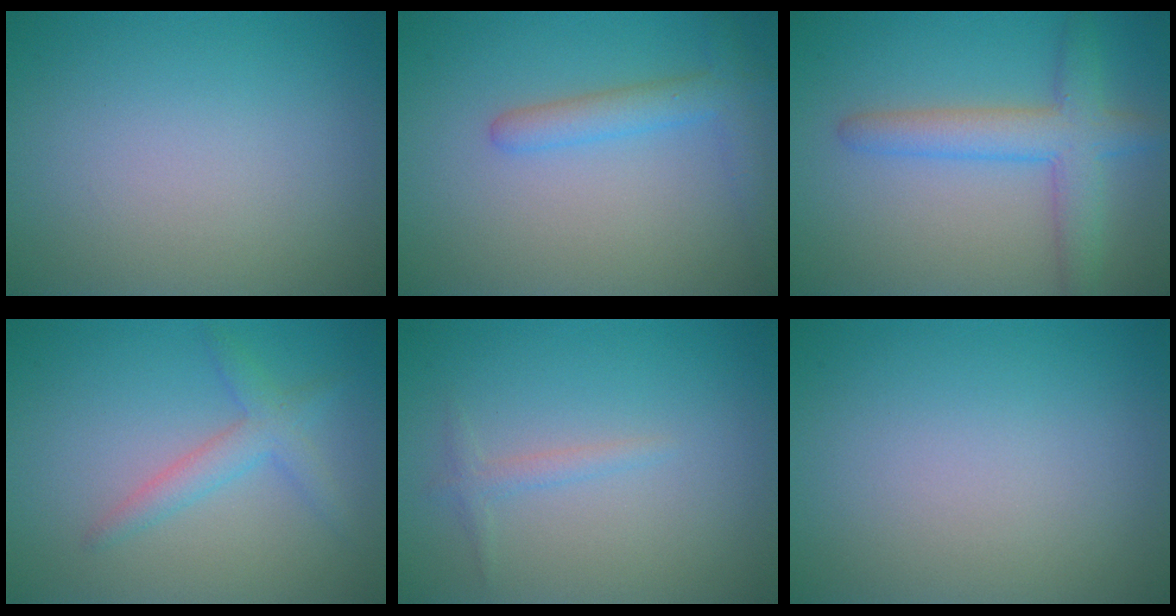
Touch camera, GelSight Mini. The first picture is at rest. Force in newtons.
{"total": 2.9, "press": 2.9, "slide": 0.2}
{"total": 4.5, "press": 4.5, "slide": 0.2}
{"total": 2.5, "press": 2.5, "slide": 0.1}
{"total": 1.1, "press": 1.1, "slide": 0.0}
{"total": 0.0}